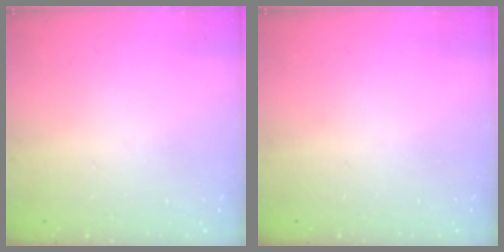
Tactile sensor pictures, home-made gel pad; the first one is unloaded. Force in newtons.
{"total": 0.0}